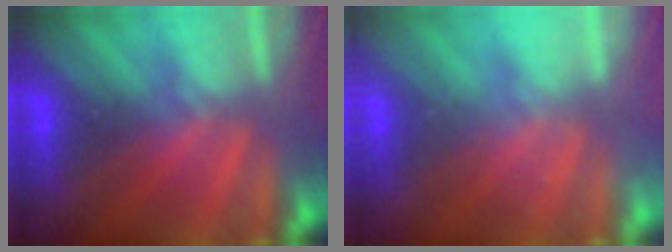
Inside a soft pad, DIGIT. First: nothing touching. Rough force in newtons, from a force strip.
{"total": 2.3}